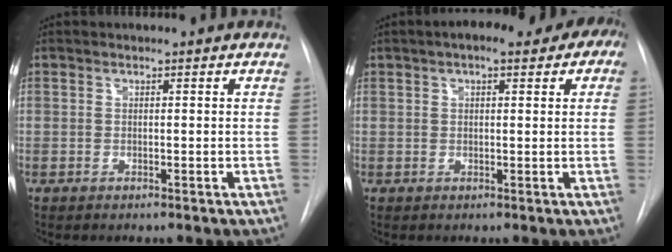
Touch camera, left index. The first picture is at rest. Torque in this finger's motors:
{"motor_torque": [0.87, -1.27, 0.06, 0.11]}